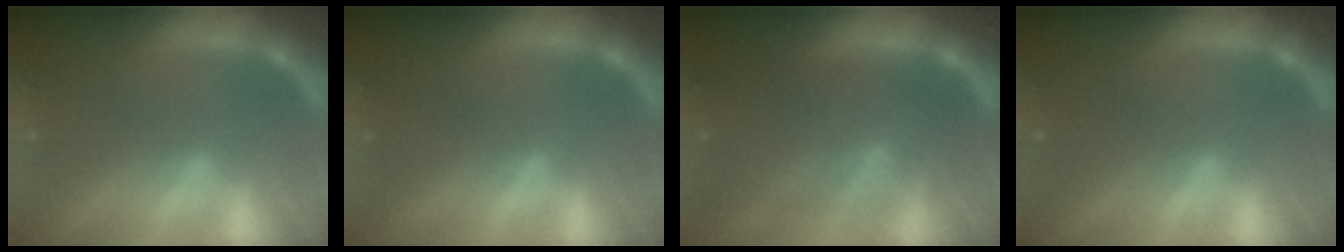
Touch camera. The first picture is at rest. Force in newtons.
{"total": 1.5}
{"total": 8.5}
{"total": 1.9}